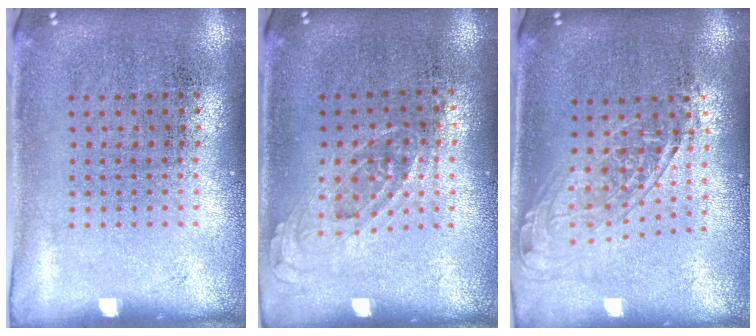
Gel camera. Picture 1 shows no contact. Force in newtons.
{"total": 0.7, "press": 0.6, "slide": 0.3}
{"total": 1.6, "press": 1.2, "slide": 1.0}